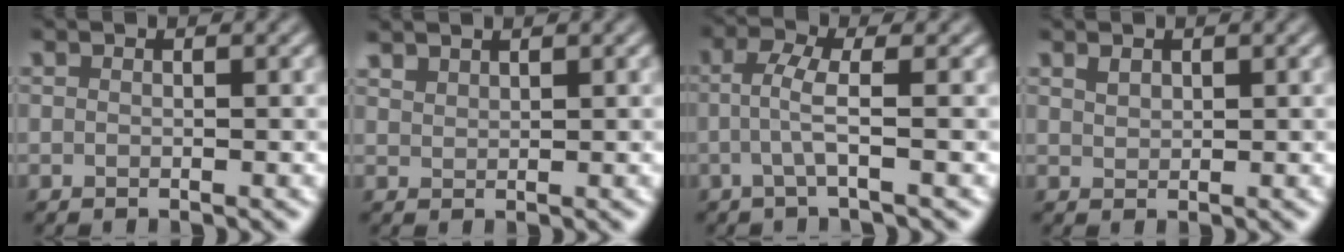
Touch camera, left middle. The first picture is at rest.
{"total": 1.4, "force": [1.3, 0.3, 0.2], "torque": [-0.006, 0.004, 0.032]}
{"total": 2.6, "force": [-0.4, 0.4, 2.5], "torque": [-0.052, 0.004, -0.013]}
{"total": 0.9, "force": [0.7, 0.5, 0.4], "torque": [-0.010, 0.000, 0.015]}